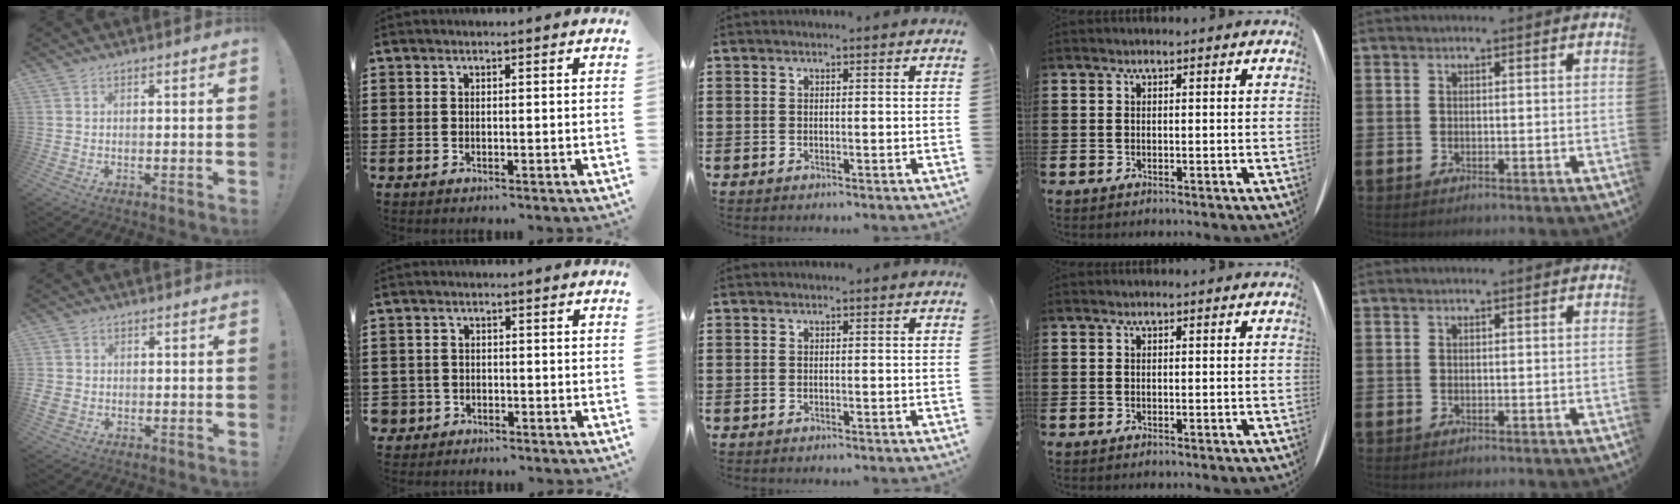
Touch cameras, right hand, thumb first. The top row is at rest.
{"thumb": {"total": 2.5, "force": [-0.4, 2.1, 1.3], "torque": [-0.027, 0.000, -0.006]}, "index": {"total": 2.1, "force": [-1.4, 1.5, 0.1], "torque": [-0.014, -0.001, -0.036]}}